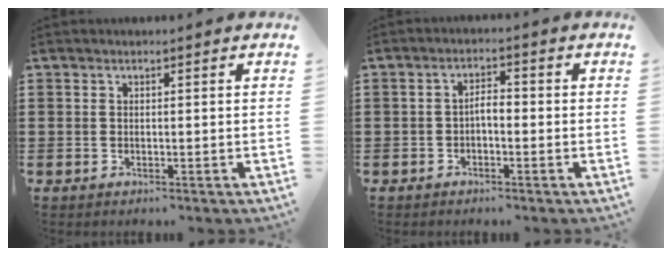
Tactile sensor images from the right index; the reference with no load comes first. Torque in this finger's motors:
{"motor_torque": [0.57, 0.18, 0.07, 0.04]}